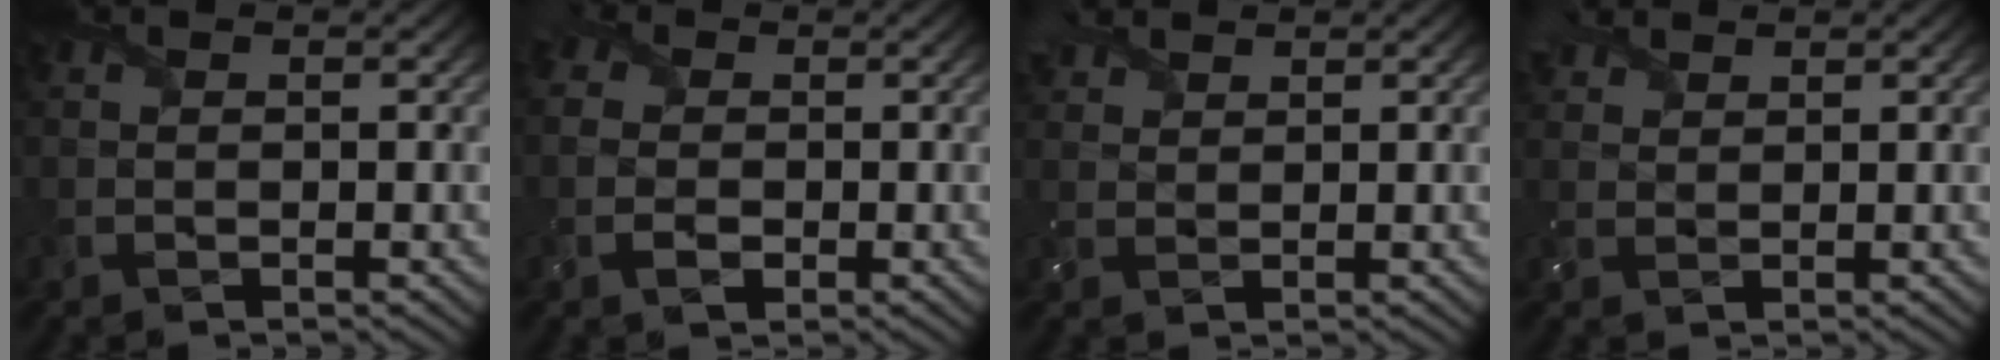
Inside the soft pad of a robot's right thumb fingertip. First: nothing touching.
{"total": 3.7, "force": [-0.2, 3.1, 1.9], "torque": [-0.049, 0.002, -0.008]}
{"total": 3.5, "force": [2.9, 1.5, 1.3], "torque": [-0.034, 0.014, 0.056]}
{"total": 3.1, "force": [2.6, 1.4, 1.0], "torque": [-0.025, 0.012, 0.052]}